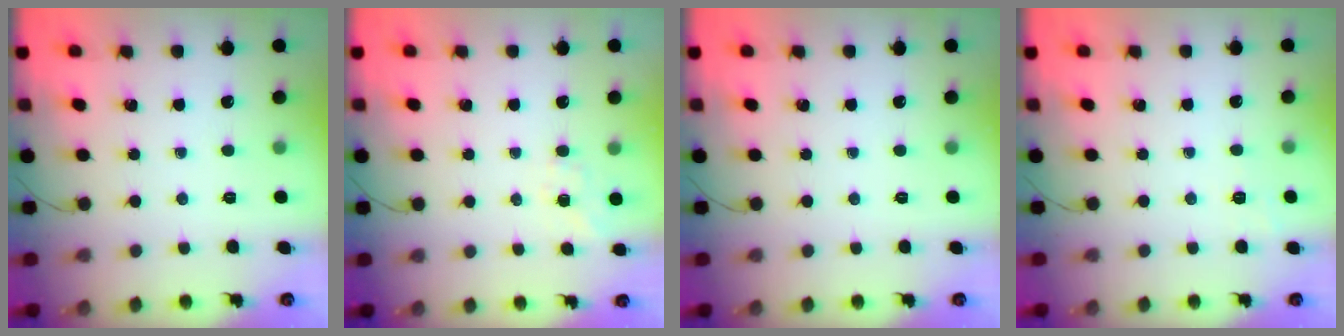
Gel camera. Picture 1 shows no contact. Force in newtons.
{"total": 2.9, "press": 2.5, "slide": 1.5}
{"total": 0.0}
{"total": 1.9, "press": 0.9, "slide": 1.6}